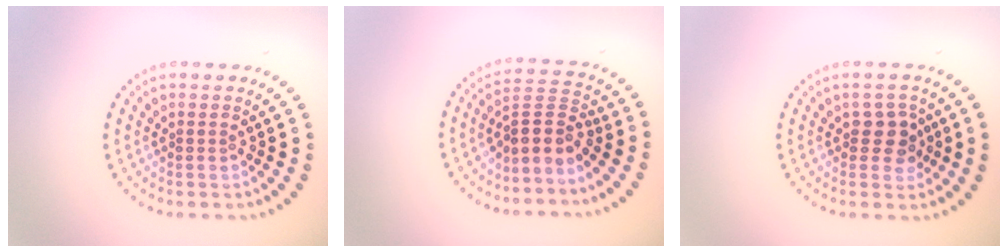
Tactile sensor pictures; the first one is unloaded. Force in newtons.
{"total": 3.0, "press": 2.0, "slide": 2.2}
{"total": 2.3, "press": 2.1, "slide": 0.9}